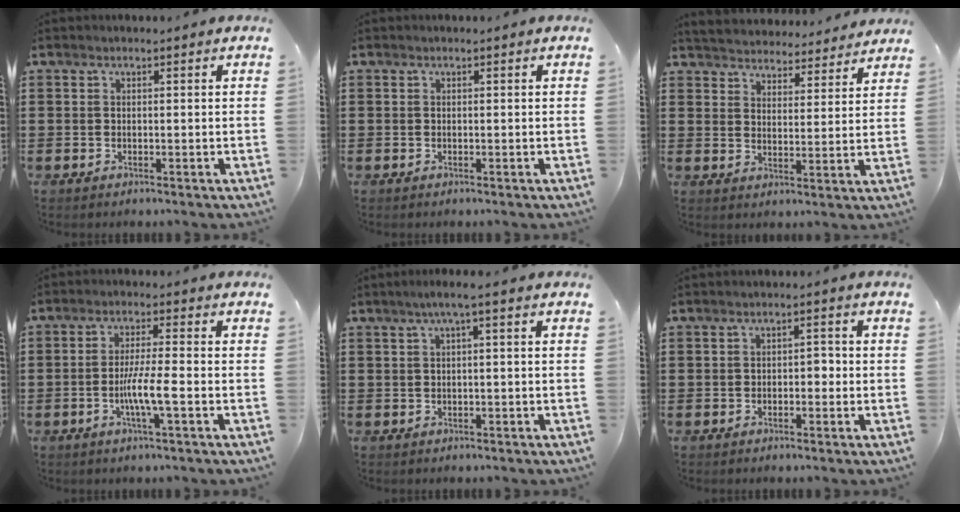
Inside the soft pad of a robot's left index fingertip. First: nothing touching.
{"total": 0.0}
{"total": 4.2, "force": [4.2, 0.1, -0.7], "torque": [-0.012, -0.032, 0.070]}
{"total": 5.8, "force": [-1.9, 0.3, 5.4], "torque": [-0.106, -0.008, -0.039]}
{"total": 2.0, "force": [-0.1, 0.0, 2.0], "torque": [-0.035, 0.000, -0.005]}
{"total": 2.0, "force": [-0.8, 1.1, 1.5], "torque": [-0.031, 0.006, -0.021]}